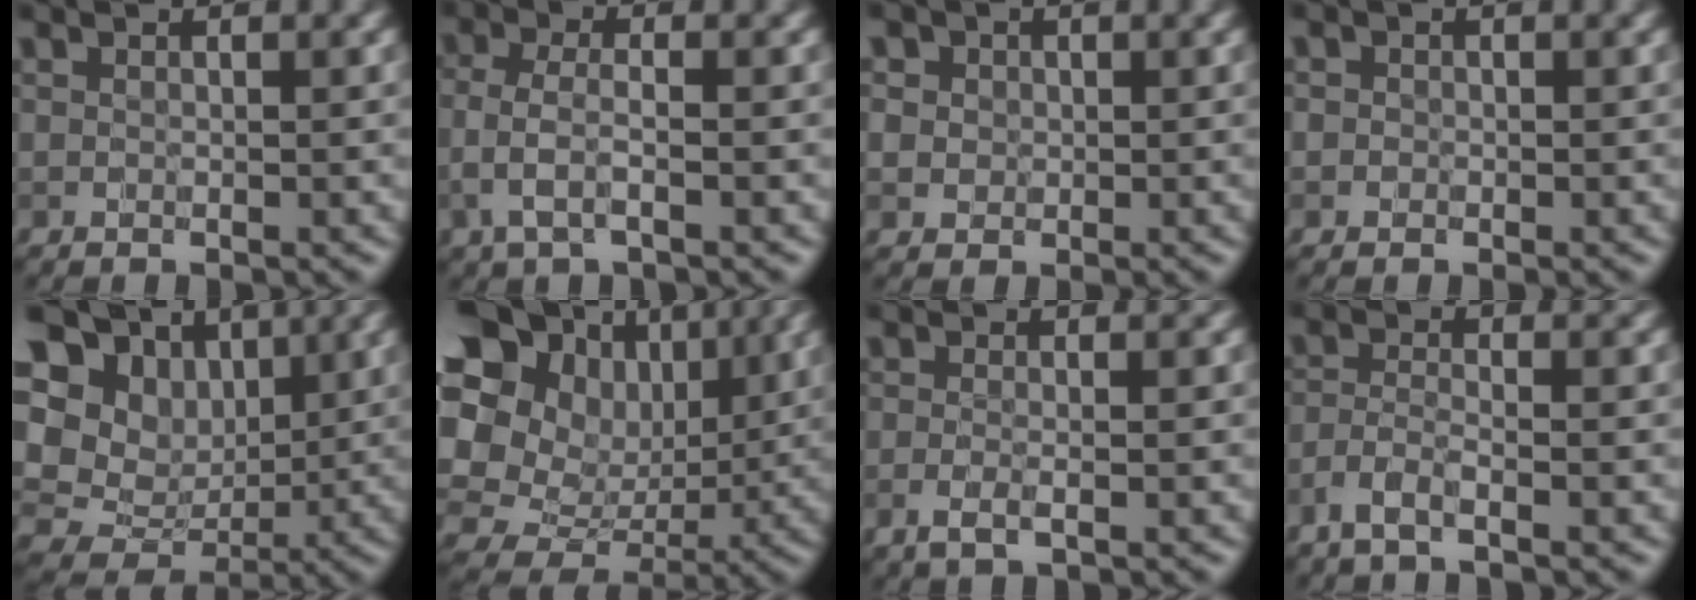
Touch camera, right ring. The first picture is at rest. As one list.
[{"total": 2.3, "force": [-0.9, 0.9, 2.0], "torque": [-0.046, -0.004, -0.023]}, {"total": 2.6, "force": [1.0, 2.2, 0.7], "torque": [-0.005, 0.005, 0.013]}, {"total": 0.6, "force": [-0.2, 0.5, -0.1], "torque": [0.009, -0.005, -0.007]}, {"total": 14.9, "force": [3.3, 12.1, 8.1], "torque": [-0.175, 0.016, 0.057]}, {"total": 17.3, "force": [2.7, 14.5, 9.0], "torque": [-0.214, 0.013, 0.067]}, {"total": 1.2, "force": [-0.4, 0.2, 1.0], "torque": [-0.019, -0.006, -0.012]}, {"total": 1.9, "force": [-1.6, 0.2, 1.0], "torque": [-0.020, -0.001, -0.040]}]